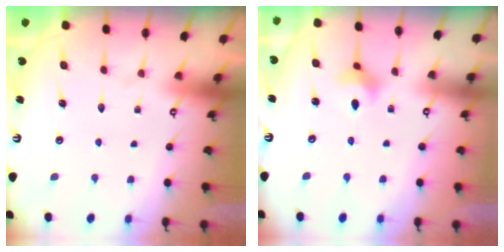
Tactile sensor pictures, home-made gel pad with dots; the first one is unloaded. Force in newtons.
{"total": 2.7, "press": 2.7, "slide": 0.5}